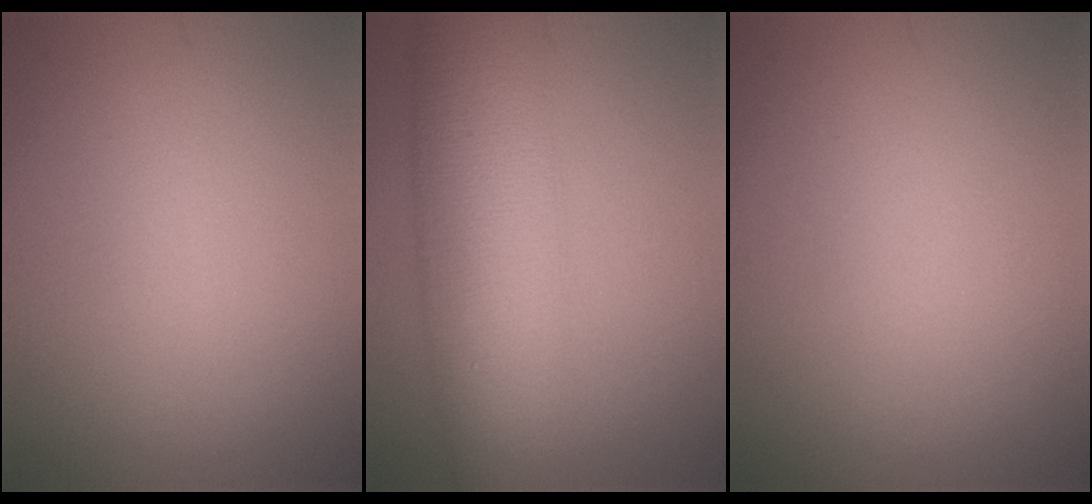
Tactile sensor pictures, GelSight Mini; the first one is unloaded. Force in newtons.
{"total": 9.7, "press": 9.7, "slide": 0.3}
{"total": 0.0}